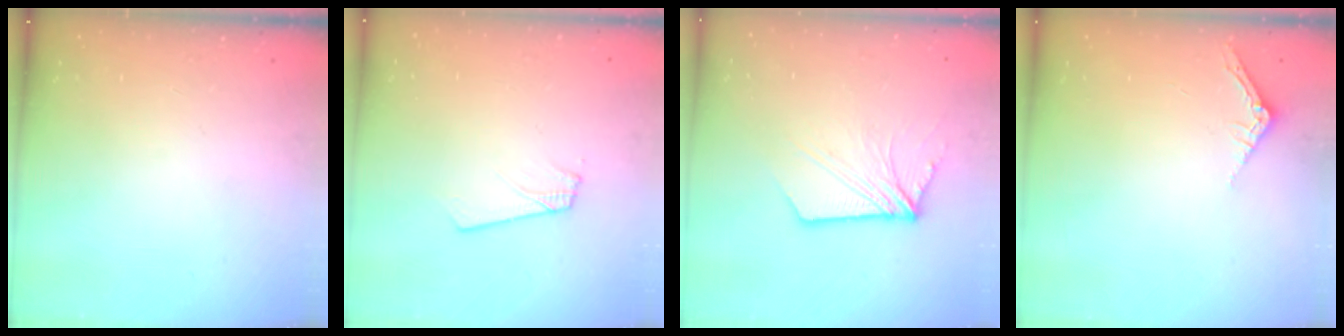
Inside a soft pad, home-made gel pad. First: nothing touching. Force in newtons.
{"total": 1.8, "press": 1.8, "slide": 0.1}
{"total": 9.8, "press": 9.7, "slide": 0.9}
{"total": 2.5, "press": 2.5, "slide": 0.2}